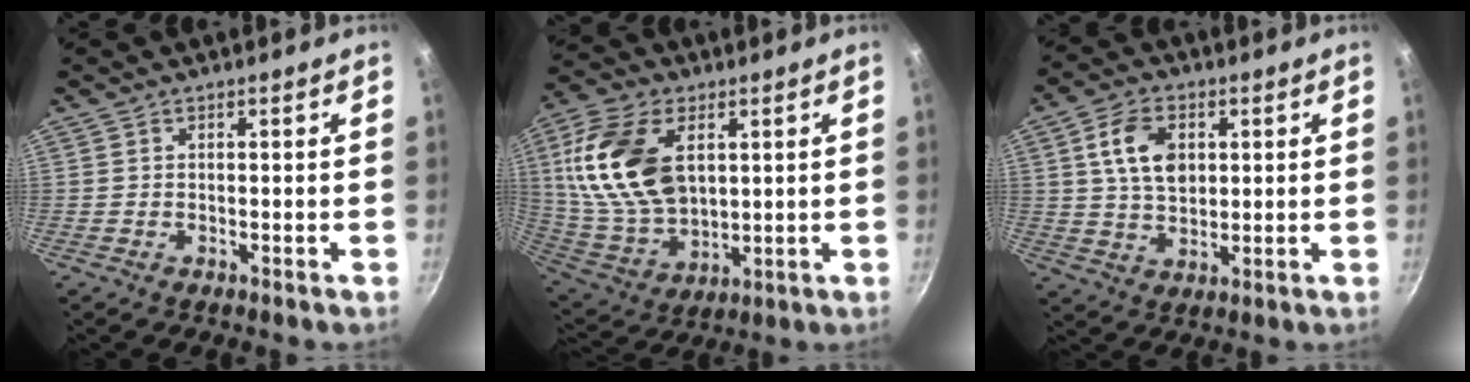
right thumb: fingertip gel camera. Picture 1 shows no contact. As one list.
[{"total": 20.3, "force": [5.2, 12.6, 15.0], "torque": [-0.273, -0.016, 0.110]}, {"total": 9.6, "force": [2.5, 6.3, 6.8], "torque": [-0.110, -0.006, 0.045]}]